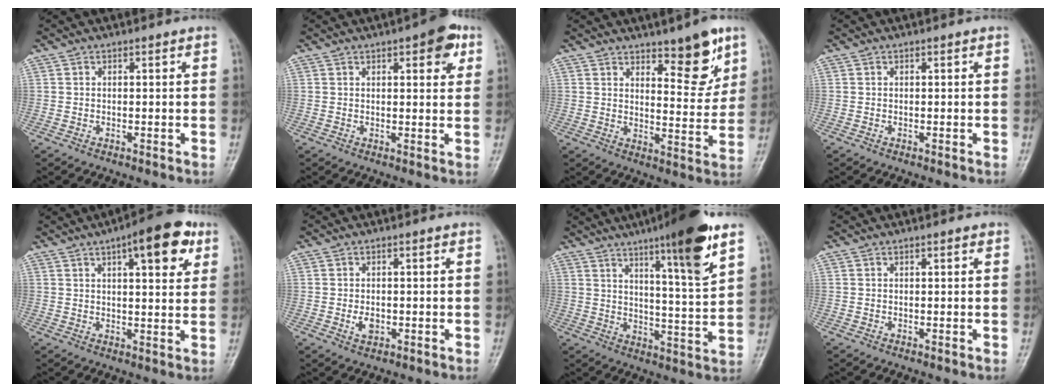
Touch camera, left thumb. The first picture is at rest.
{"total": 6.1, "force": [2.9, 2.3, 4.8], "torque": [-0.042, -0.006, 0.029]}
{"total": 9.6, "force": [6.1, 3.3, 6.6], "torque": [-0.067, -0.047, 0.092]}
{"total": 0.0}
{"total": 11.8, "force": [5.7, 4.1, 9.5], "torque": [-0.104, -0.012, 0.071]}
{"total": 2.5, "force": [-0.5, 1.7, 1.8], "torque": [-0.028, -0.002, -0.007]}
{"total": 15.7, "force": [9.2, 1.7, 12.6], "torque": [-0.182, -0.052, 0.141]}
{"total": 0.9, "force": [0.5, 0.3, 0.7], "torque": [-0.010, 0.000, 0.005]}